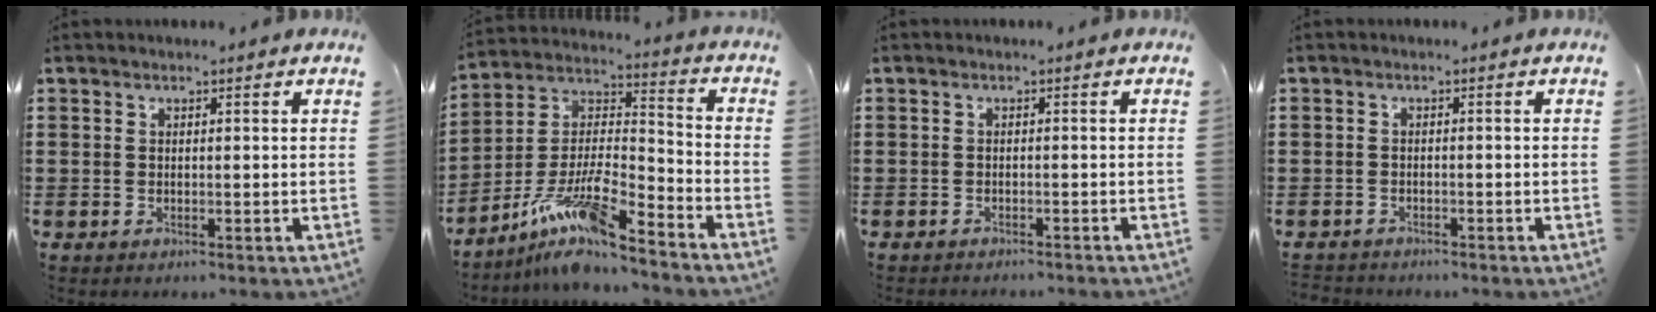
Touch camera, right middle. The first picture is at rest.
{"total": 10.9, "force": [-8.5, 1.0, 6.7], "torque": [-0.154, -0.012, -0.177]}
{"total": 1.0, "force": [-1.0, 0.0, 0.0], "torque": [-0.002, 0.001, -0.020]}
{"total": 1.6, "force": [-1.5, 0.5, -0.3], "torque": [0.001, 0.002, -0.035]}